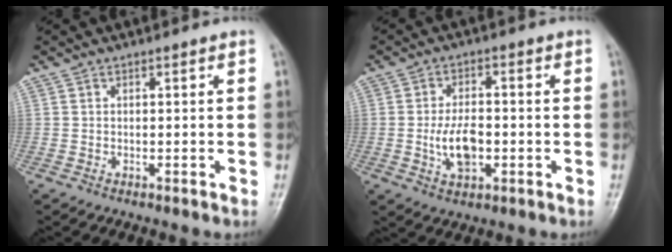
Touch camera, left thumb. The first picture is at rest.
{"total": 7.3, "force": [-1.3, 4.2, 5.8], "torque": [-0.098, 0.005, -0.023]}